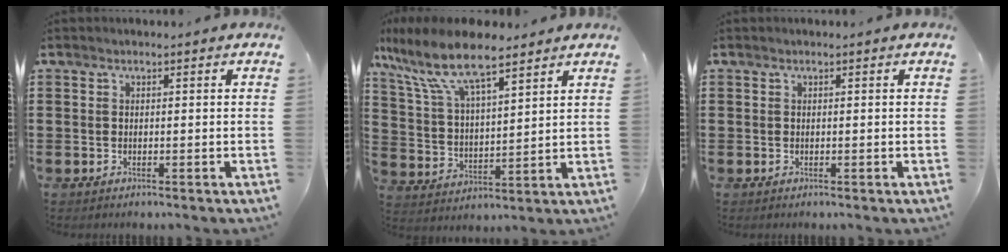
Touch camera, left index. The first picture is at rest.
{"total": 10.4, "force": [7.9, 2.8, 6.2], "torque": [-0.147, -0.023, 0.138]}
{"total": 0.0}